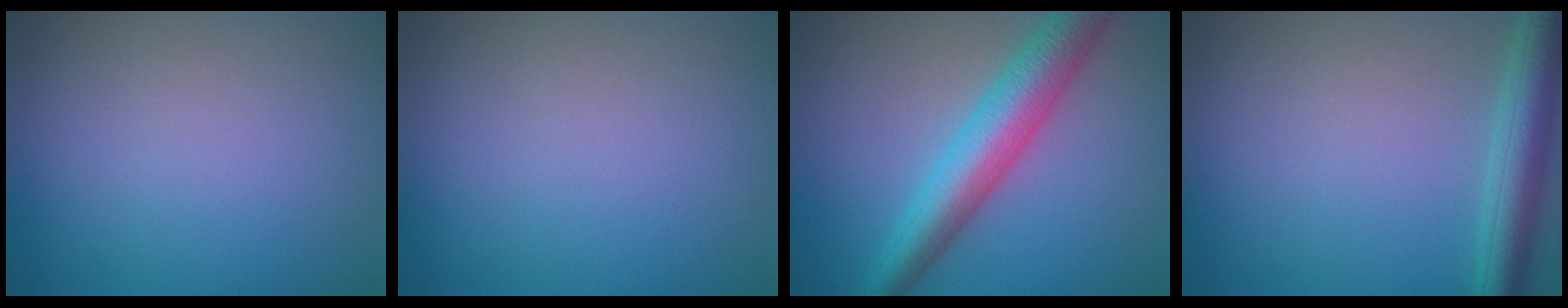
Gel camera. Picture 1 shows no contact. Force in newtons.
{"total": 0.0}
{"total": 6.5, "press": 6.5, "slide": 0.1}
{"total": 4.5, "press": 4.5, "slide": 0.2}